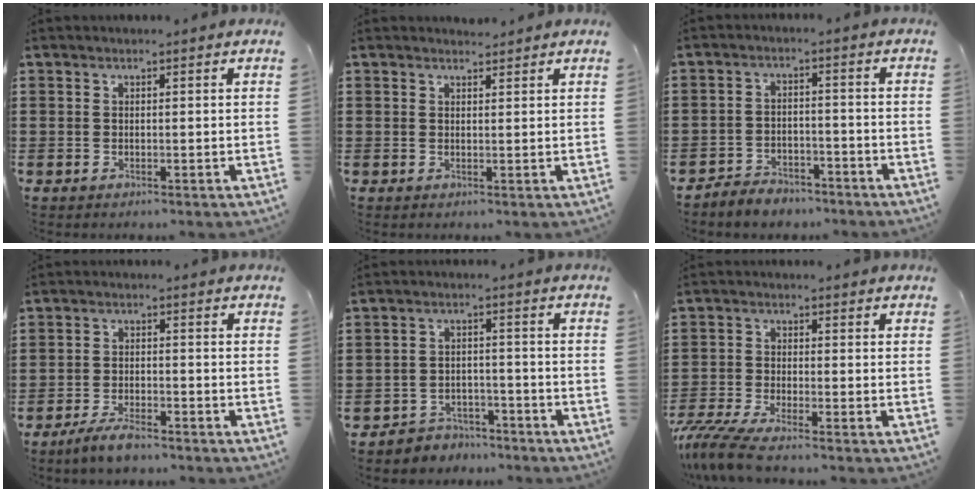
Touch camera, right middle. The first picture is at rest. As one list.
[{"total": 1.4, "force": [1.3, 0.2, 0.1], "torque": [-0.005, 0.000, 0.026]}, {"total": 3.7, "force": [-3.6, 0.7, -0.1], "torque": [-0.005, 0.006, -0.076]}, {"total": 3.9, "force": [-3.3, 0.7, 2.0], "torque": [-0.047, 0.002, -0.066]}, {"total": 3.8, "force": [-3.6, 1.0, -0.2], "torque": [-0.005, 0.003, -0.079]}, {"total": 5.7, "force": [-5.0, 0.4, 2.8], "torque": [-0.089, -0.023, -0.106]}]